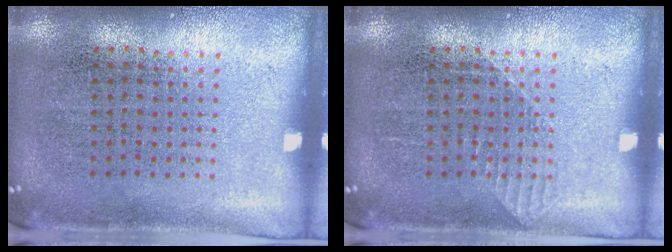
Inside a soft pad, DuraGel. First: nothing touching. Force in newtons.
{"total": 0.7, "press": 0.6, "slide": 0.2}